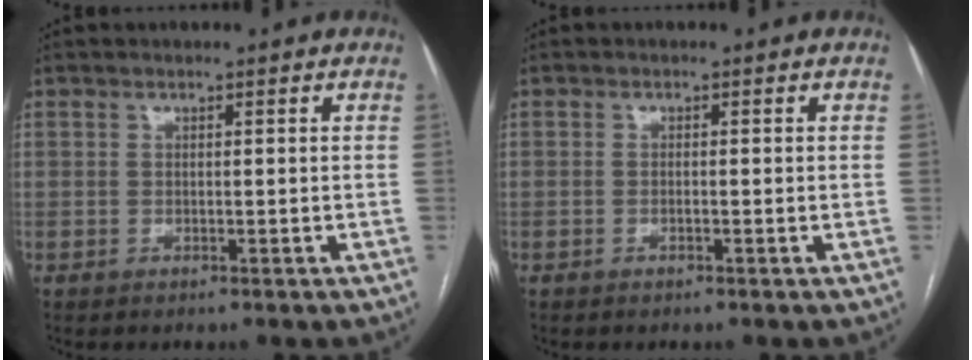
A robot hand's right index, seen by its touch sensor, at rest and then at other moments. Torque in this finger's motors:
{"motor_torque": [-0.08, -0.01, -0.03, 0.00]}